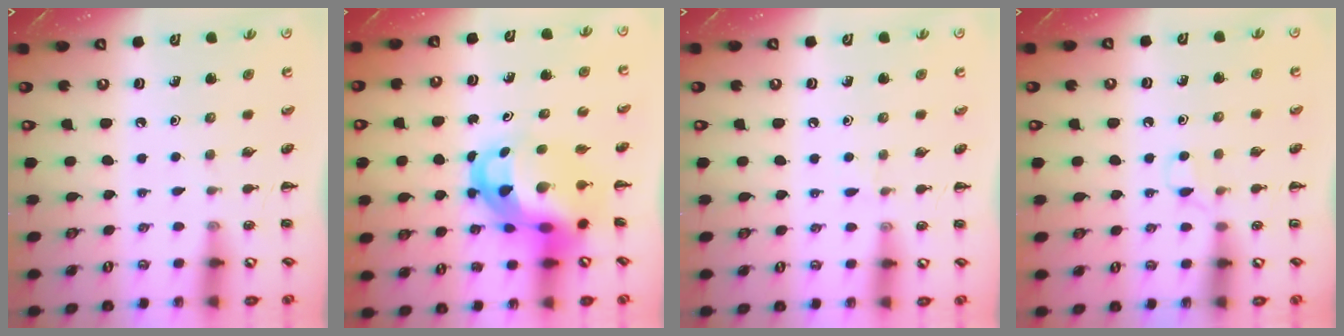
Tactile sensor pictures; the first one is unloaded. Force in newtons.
{"total": 10.7, "press": 10.4, "slide": 2.5}
{"total": 3.2, "press": 3.1, "slide": 1.0}
{"total": 3.5, "press": 3.3, "slide": 1.1}